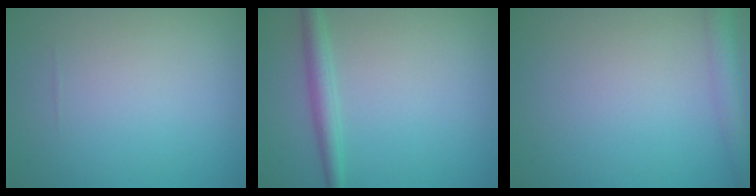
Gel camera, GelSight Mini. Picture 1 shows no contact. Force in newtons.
{"total": 2.3, "press": 2.3, "slide": 0.1}
{"total": 2.8, "press": 2.8, "slide": 0.1}